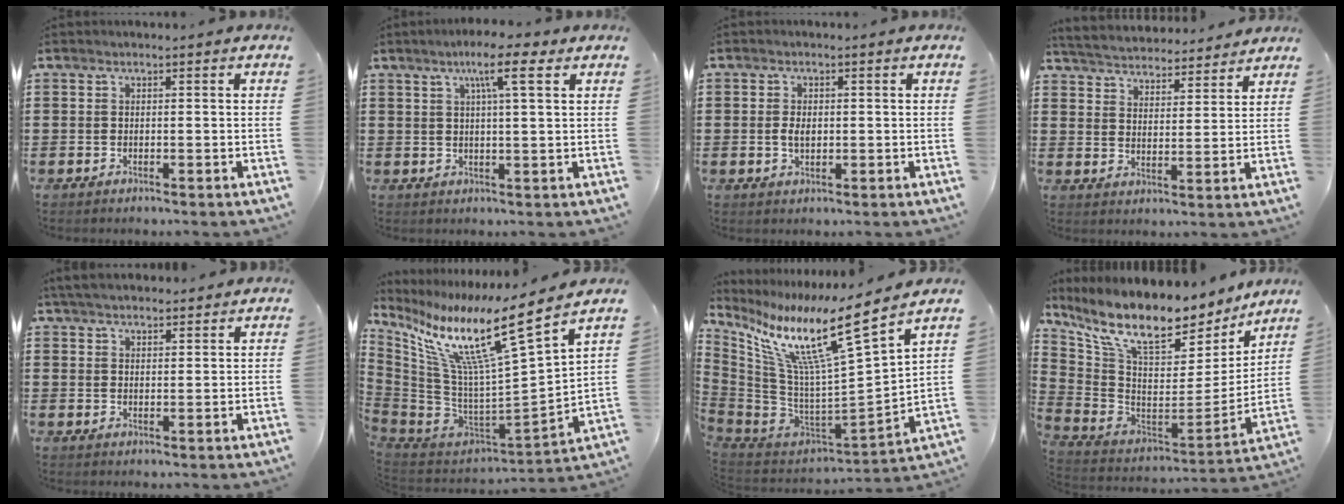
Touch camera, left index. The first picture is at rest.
{"total": 6.9, "force": [3.6, 0.8, 5.8], "torque": [-0.106, 0.002, 0.055]}
{"total": 2.5, "force": [0.0, 1.4, 2.0], "torque": [-0.042, 0.005, 0.000]}
{"total": 4.2, "force": [4.2, 0.2, -0.2], "torque": [-0.020, -0.029, 0.070]}
{"total": 4.1, "force": [3.8, 1.0, 1.3], "torque": [-0.035, -0.001, 0.072]}
{"total": 14.6, "force": [9.1, 1.4, 11.4], "torque": [-0.226, -0.069, 0.141]}
{"total": 14.3, "force": [8.9, 1.3, 11.1], "torque": [-0.222, -0.068, 0.139]}
{"total": 12.5, "force": [9.4, 3.9, 7.2], "torque": [-0.163, -0.069, 0.164]}